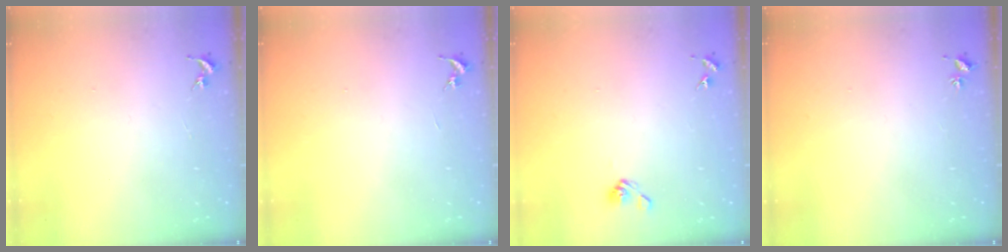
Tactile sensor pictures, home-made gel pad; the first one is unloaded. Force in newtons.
{"total": 0.0}
{"total": 5.2, "press": 4.8, "slide": 2.1}
{"total": 2.0, "press": 2.0, "slide": 0.3}